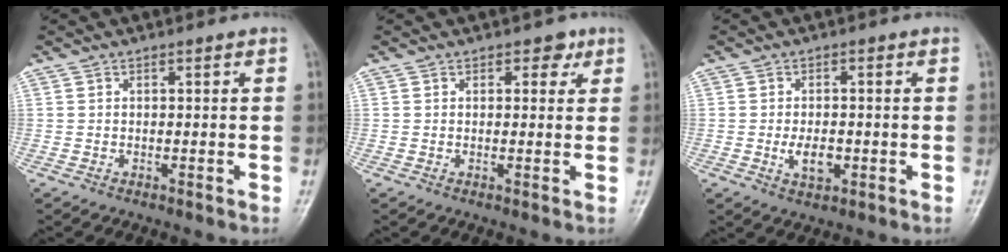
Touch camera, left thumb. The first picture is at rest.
{"total": 2.6, "force": [1.4, 1.8, 1.4], "torque": [0.005, -0.003, 0.014]}
{"total": 4.7, "force": [-1.1, 2.8, 3.6], "torque": [-0.055, -0.001, -0.017]}